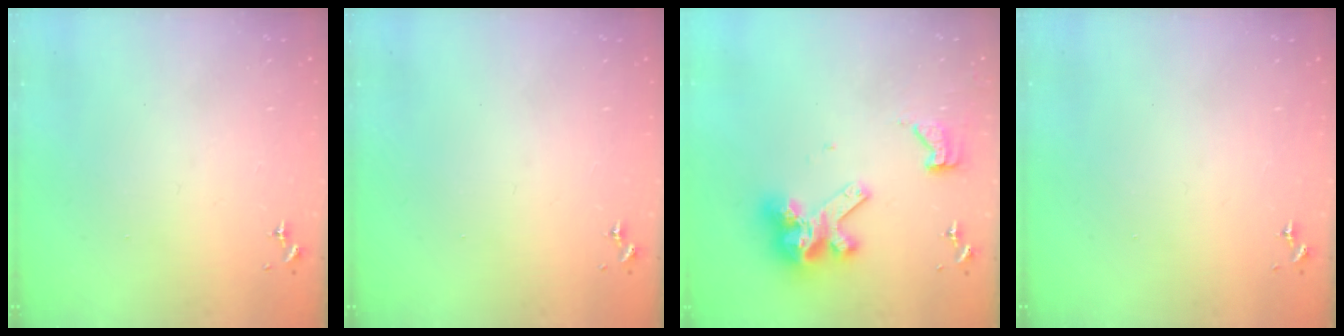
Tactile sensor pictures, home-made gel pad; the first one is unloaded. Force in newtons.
{"total": 0.0}
{"total": 14.5, "press": 14.4, "slide": 1.8}
{"total": 0.0}